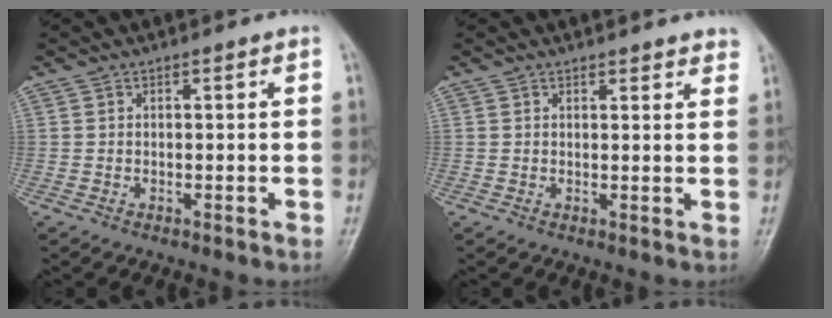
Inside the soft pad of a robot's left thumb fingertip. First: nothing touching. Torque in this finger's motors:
{"motor_torque": [-0.04, -0.02, -0.15, -0.12, 0.01]}